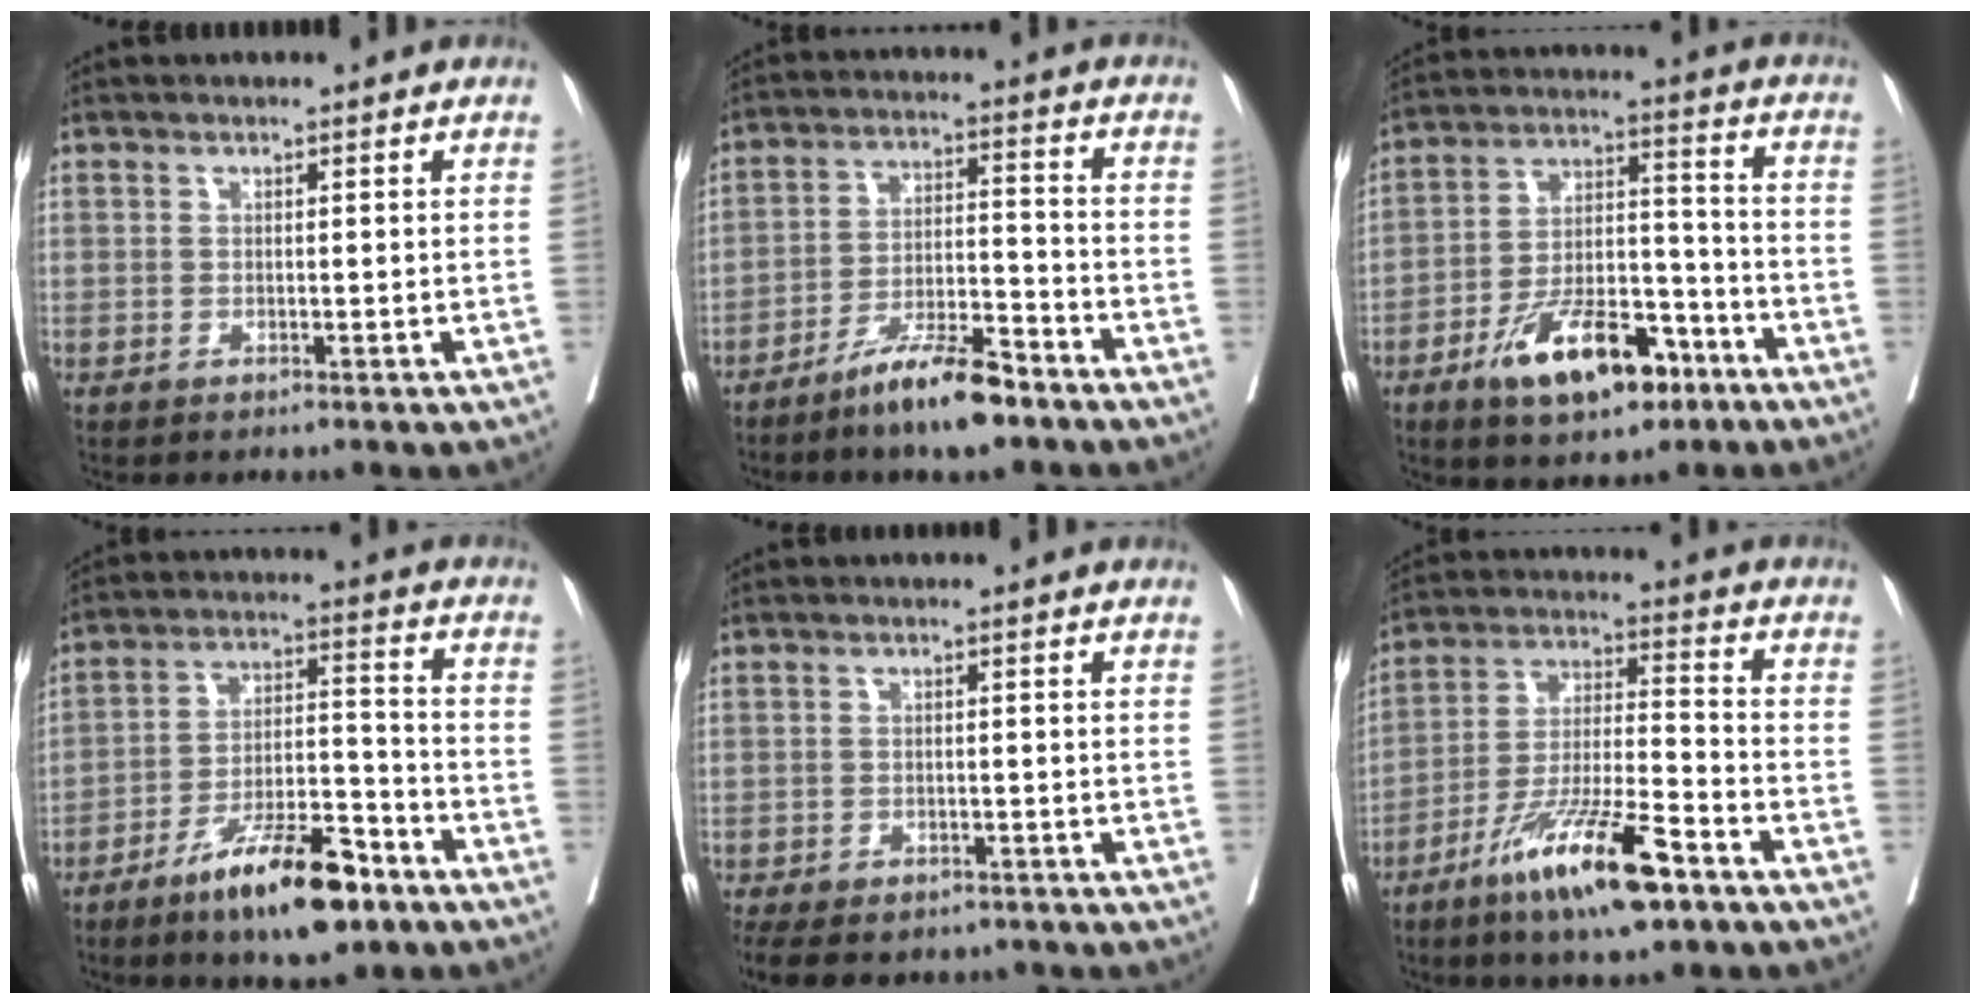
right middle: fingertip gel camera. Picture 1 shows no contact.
{"total": 8.7, "force": [-6.6, 1.2, 5.5], "torque": [-0.098, -0.006, -0.121]}
{"total": 14.0, "force": [-8.2, 5.6, 9.8], "torque": [-0.169, 0.010, -0.135]}
{"total": 13.5, "force": [-9.1, 3.2, 9.5], "torque": [-0.161, 0.002, -0.155]}
{"total": 12.7, "force": [-9.9, 5.9, 5.4], "torque": [-0.120, -0.011, -0.127]}
{"total": 14.7, "force": [-9.2, 2.1, 11.3], "torque": [-0.215, -0.026, -0.167]}